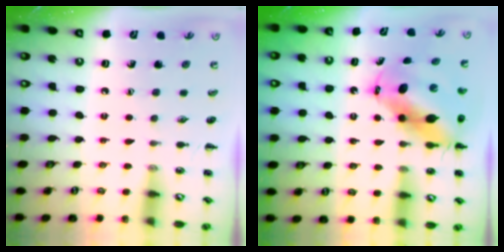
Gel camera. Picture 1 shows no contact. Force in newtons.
{"total": 11.3, "press": 10.9, "slide": 3.2}